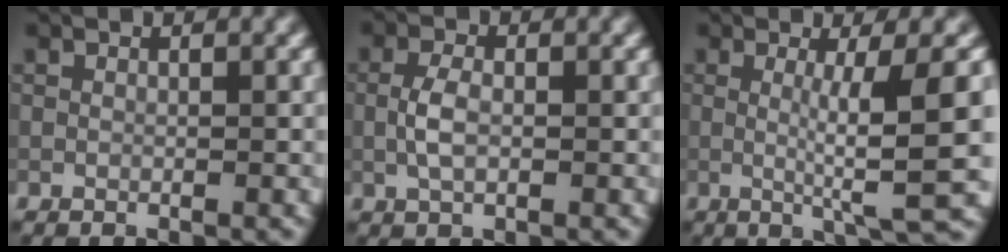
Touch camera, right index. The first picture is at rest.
{"total": 2.5, "force": [-0.3, 1.3, 2.1], "torque": [-0.048, 0.001, -0.008]}
{"total": 7.9, "force": [0.2, 1.2, 7.8], "torque": [-0.110, -0.004, 0.006]}